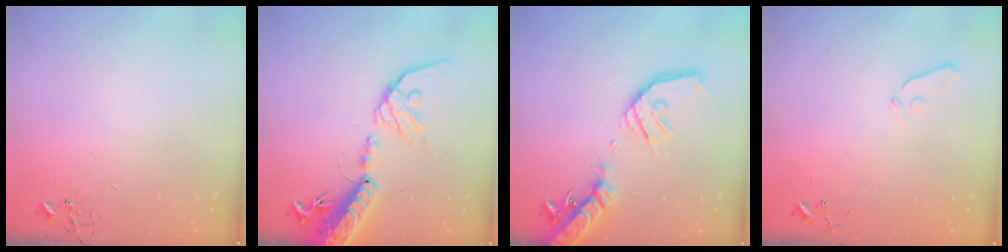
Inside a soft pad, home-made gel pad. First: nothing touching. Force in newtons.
{"total": 19.5, "press": 19.0, "slide": 4.4}
{"total": 20.7, "press": 20.4, "slide": 3.6}
{"total": 3.7, "press": 3.6, "slide": 0.6}